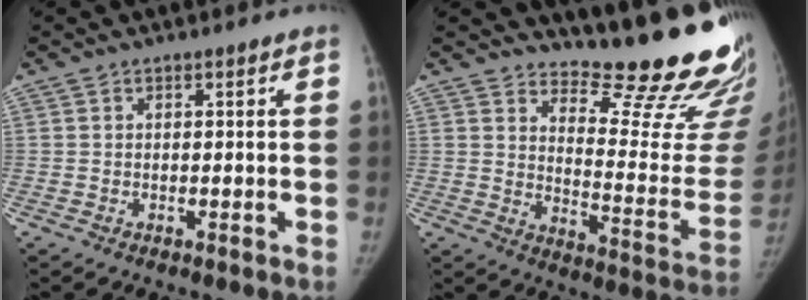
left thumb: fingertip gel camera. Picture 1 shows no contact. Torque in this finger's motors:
{"motor_torque": [0.03, 0.07, 0.00, 0.09, -0.01]}